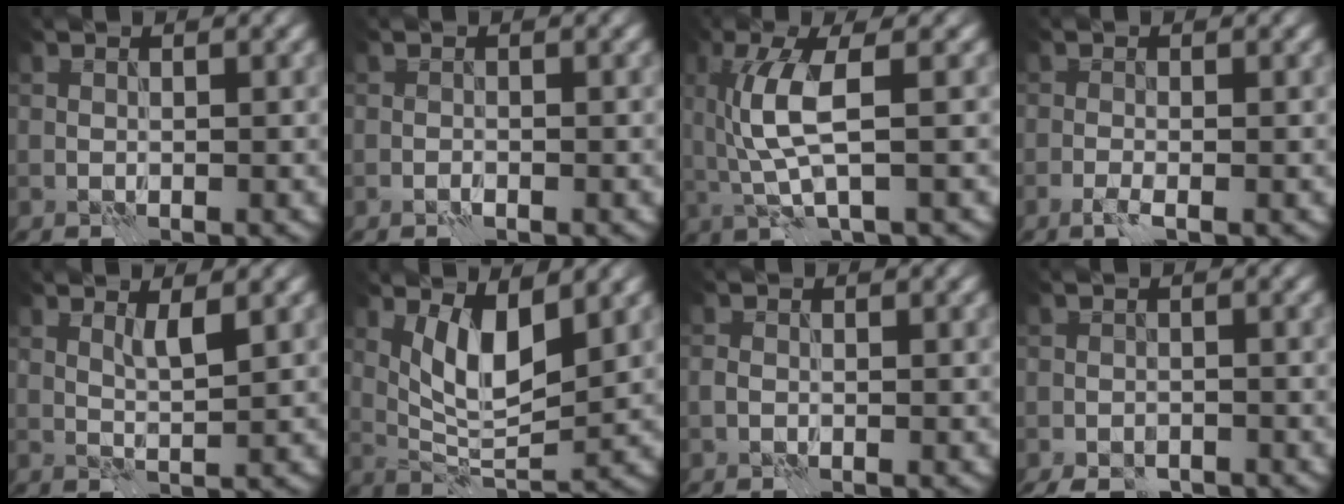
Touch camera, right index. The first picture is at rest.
{"total": 0.6, "force": [-0.4, 0.3, 0.3], "torque": [-0.007, 0.001, -0.008]}
{"total": 5.2, "force": [0.5, 1.4, 5.0], "torque": [-0.117, 0.000, 0.011]}
{"total": 1.4, "force": [-0.7, 0.3, 1.1], "torque": [-0.027, -0.001, -0.019]}
{"total": 1.7, "force": [0.8, 0.1, 1.5], "torque": [-0.031, -0.004, 0.014]}
{"total": 5.3, "force": [2.2, 1.8, 4.5], "torque": [-0.085, -0.010, 0.045]}
{"total": 0.5, "force": [-0.2, 0.4, 0.3], "torque": [-0.004, 0.001, -0.008]}
{"total": 3.3, "force": [-2.6, 1.7, 1.2], "torque": [-0.020, -0.011, -0.042]}